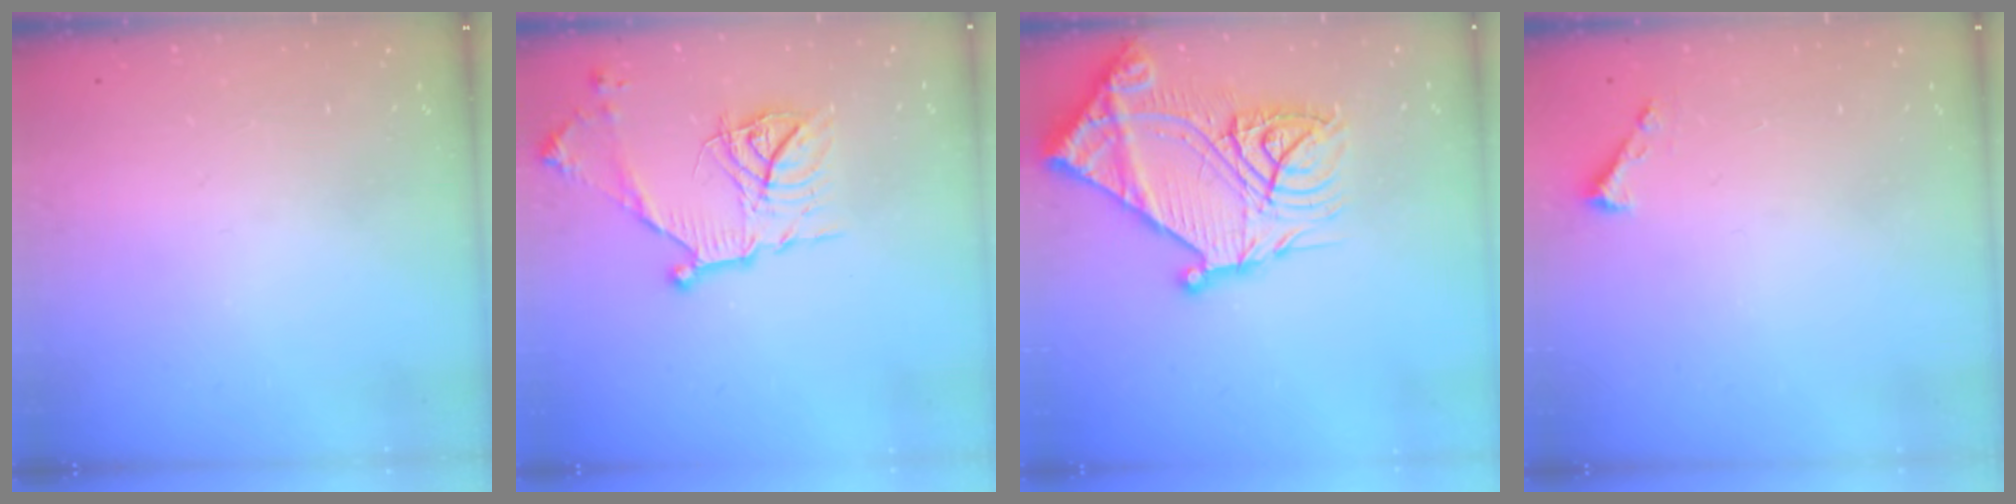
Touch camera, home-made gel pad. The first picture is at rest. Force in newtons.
{"total": 16.2, "press": 16.2, "slide": 0.4}
{"total": 28.1, "press": 27.9, "slide": 3.3}
{"total": 1.6, "press": 1.6, "slide": 0.1}